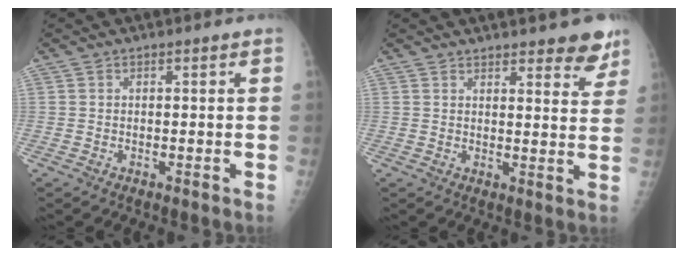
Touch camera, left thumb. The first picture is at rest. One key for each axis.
{"total": 7.4, "fx": 6.0, "fy": 2.4, "fz": 3.7, "tx": -0.014, "ty": -0.032, "tz": 0.069}